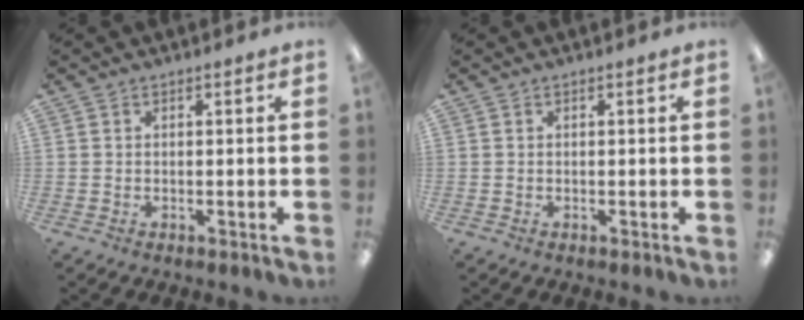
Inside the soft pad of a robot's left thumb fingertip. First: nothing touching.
{"total": 0.0}